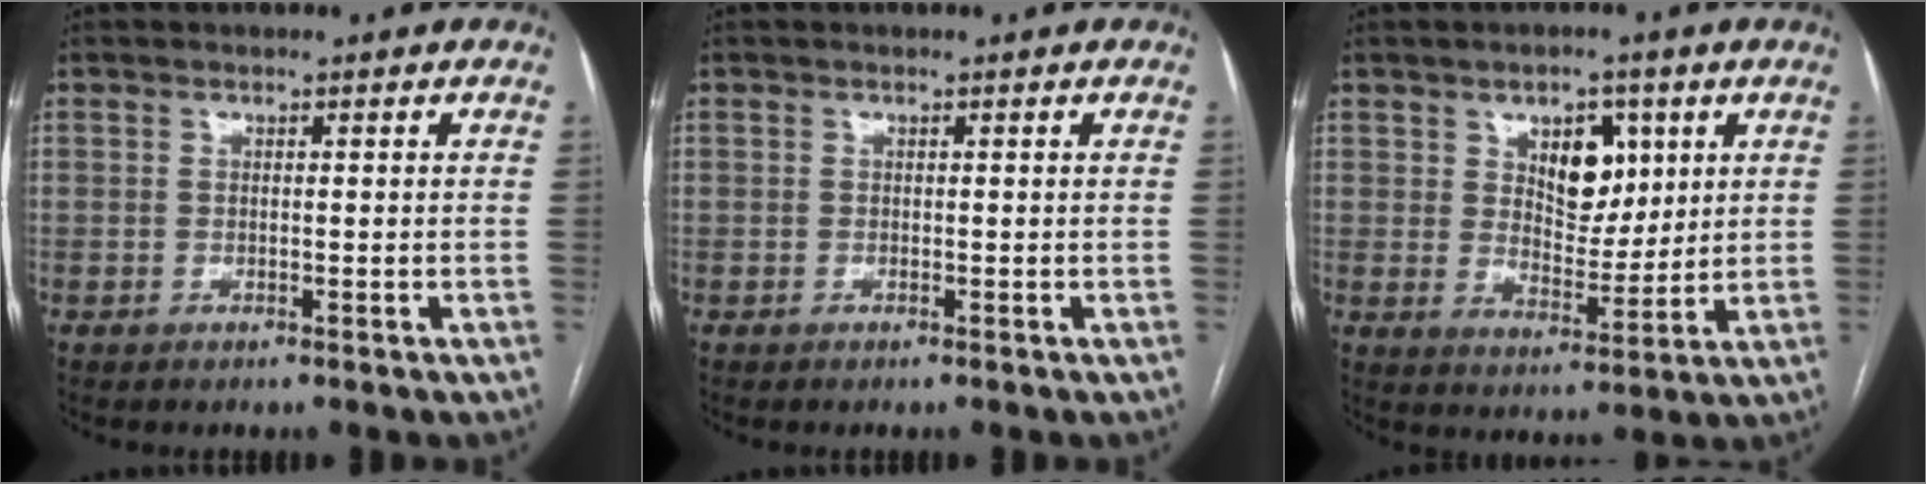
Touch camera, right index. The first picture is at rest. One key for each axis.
{"total": 0.0}
{"total": 7.8, "fx": 3.2, "fy": 4.4, "fz": 5.6, "tx": -0.083, "ty": 0.005, "tz": 0.057}